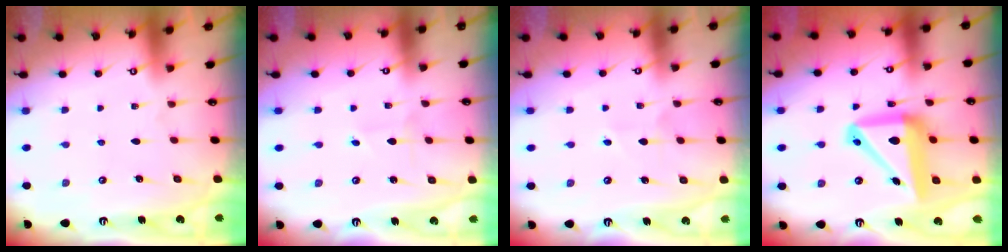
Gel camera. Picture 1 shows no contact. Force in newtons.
{"total": 0.7, "press": 0.7, "slide": 0.0}
{"total": 2.6, "press": 2.6, "slide": 0.3}
{"total": 15.5, "press": 15.4, "slide": 1.8}